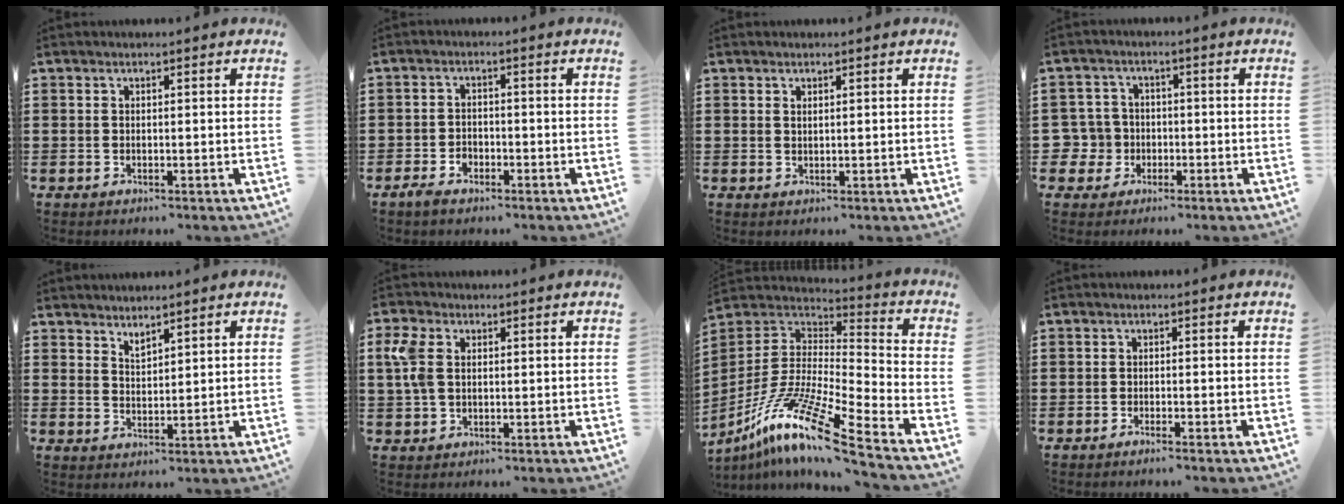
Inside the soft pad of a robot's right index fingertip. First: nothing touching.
{"total": 2.2, "force": [-1.7, 1.2, 0.7], "torque": [-0.018, 0.005, -0.036]}
{"total": 0.6, "force": [0.4, 0.2, 0.3], "torque": [-0.008, 0.001, 0.008]}
{"total": 4.7, "force": [-1.3, 4.5, 0.8], "torque": [-0.054, 0.002, -0.032]}
{"total": 2.2, "force": [2.2, 0.2, -0.3], "torque": [-0.001, -0.001, 0.043]}
{"total": 4.7, "force": [1.2, 3.0, 3.4], "torque": [-0.090, 0.006, 0.016]}
{"total": 13.6, "force": [-9.6, 0.8, 9.7], "torque": [-0.196, 0.001, -0.186]}
{"total": 0.8, "force": [-0.7, -0.2, 0.4], "torque": [-0.008, -0.003, -0.013]}